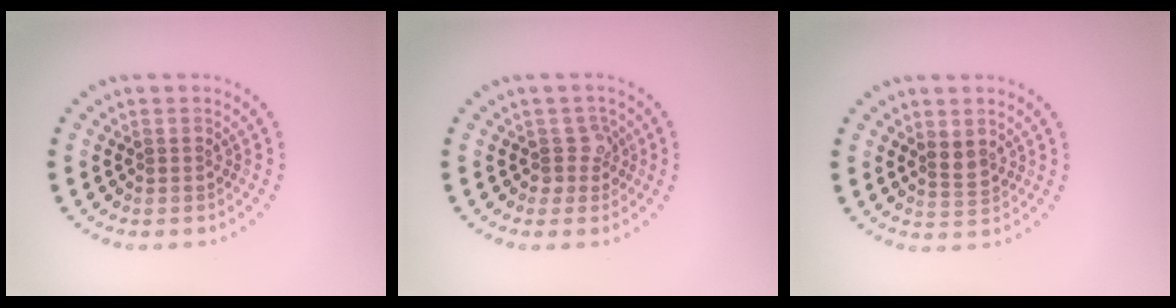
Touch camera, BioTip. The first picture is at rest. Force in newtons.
{"total": 1.8, "press": 1.4, "slide": 1.1}
{"total": 1.7, "press": 1.4, "slide": 0.8}